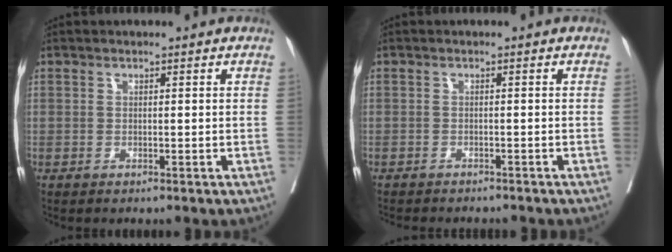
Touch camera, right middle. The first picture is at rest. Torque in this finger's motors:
{"motor_torque": [0.96, -1.18, 0.08, 0.03]}